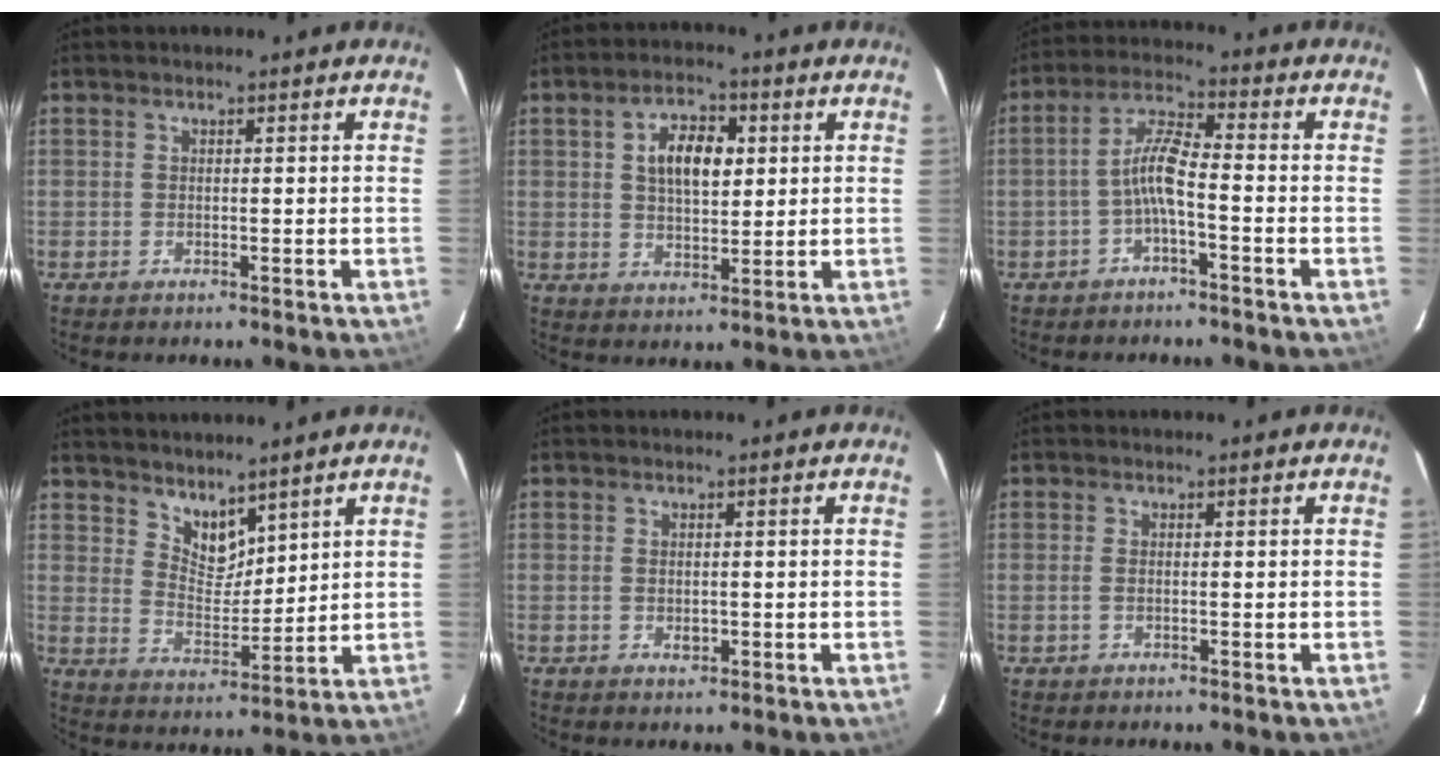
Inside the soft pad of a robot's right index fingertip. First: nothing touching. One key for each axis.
{"total": 8.1, "fx": 2.1, "fy": 4.4, "fz": 6.4, "tx": -0.112, "ty": 0.017, "tz": 0.040}
{"total": 5.6, "fx": -2.2, "fy": 0.8, "fz": 5.1, "tx": -0.112, "ty": 0.015, "tz": -0.043}
{"total": 6.6, "fx": 5.4, "fy": 3.1, "fz": 2.3, "tx": -0.029, "ty": -0.002, "tz": 0.104}
{"total": 1.5, "fx": -0.3, "fy": 1.0, "fz": 1.1, "tx": -0.018, "ty": -0.002, "tz": -0.002}
{"total": 0.7, "fx": -0.1, "fy": 0.3, "fz": 0.6, "tx": -0.016, "ty": -0.001, "tz": -0.003}